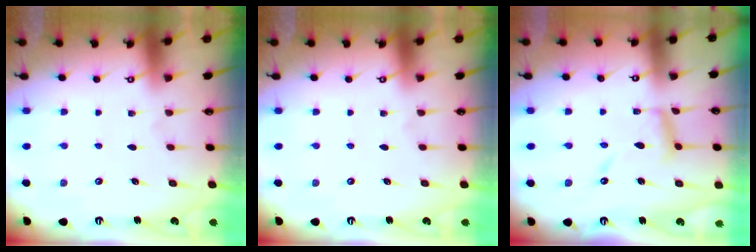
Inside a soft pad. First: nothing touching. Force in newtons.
{"total": 0.0}
{"total": 9.6, "press": 9.6, "slide": 0.7}